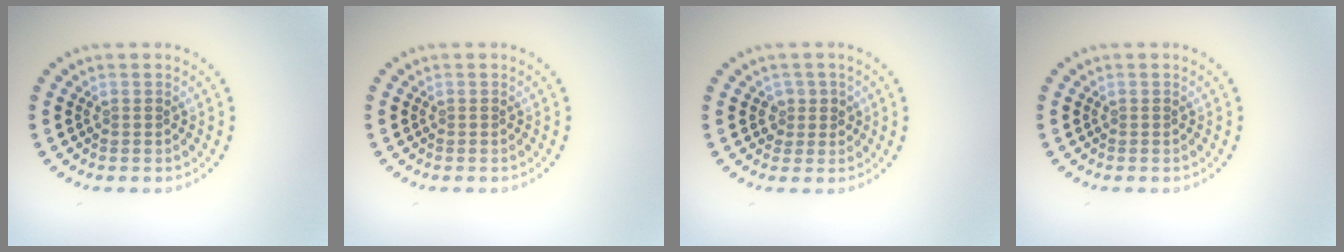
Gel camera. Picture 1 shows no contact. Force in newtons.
{"total": 0.0}
{"total": 1.5, "press": 1.3, "slide": 0.7}
{"total": 0.0}